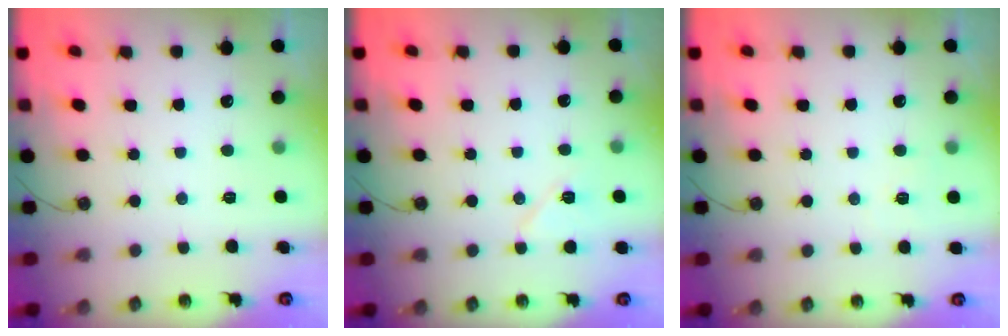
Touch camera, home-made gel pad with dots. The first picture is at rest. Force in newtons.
{"total": 6.9, "press": 6.9, "slide": 0.9}
{"total": 4.0, "press": 4.0, "slide": 0.2}